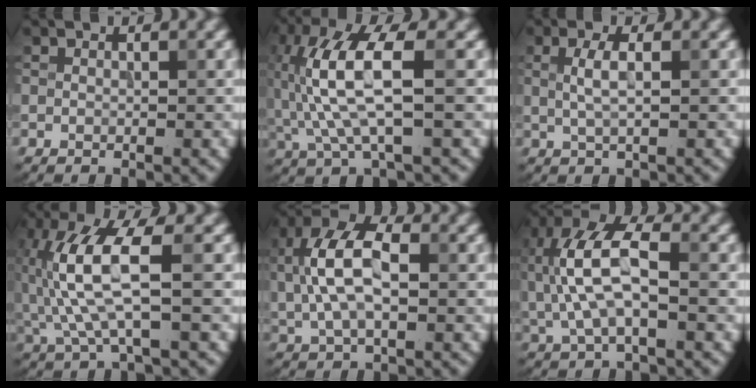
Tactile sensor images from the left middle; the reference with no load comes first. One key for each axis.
{"total": 7.6, "fx": 0.1, "fy": 2.3, "fz": 7.2, "tx": -0.168, "ty": 0.015, "tz": 0.002}
{"total": 2.1, "fx": 0.4, "fy": 0.5, "fz": 2.0, "tx": -0.041, "ty": 0.002, "tz": 0.007}
{"total": 7.4, "fx": 0.1, "fy": 2.1, "fz": 7.1, "tx": -0.169, "ty": 0.011, "tz": 0.002}
{"total": 7.3, "fx": 0.8, "fy": 3.9, "fz": 6.2, "tx": -0.132, "ty": 0.013, "tz": 0.010}
{"total": 7.5, "fx": 0.4, "fy": 3.4, "fz": 6.7, "tx": -0.149, "ty": 0.016, "tz": 0.002}